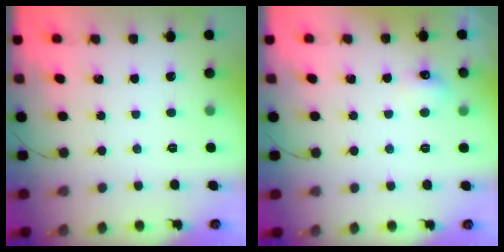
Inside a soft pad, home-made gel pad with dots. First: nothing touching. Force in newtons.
{"total": 5.0, "press": 4.8, "slide": 1.4}